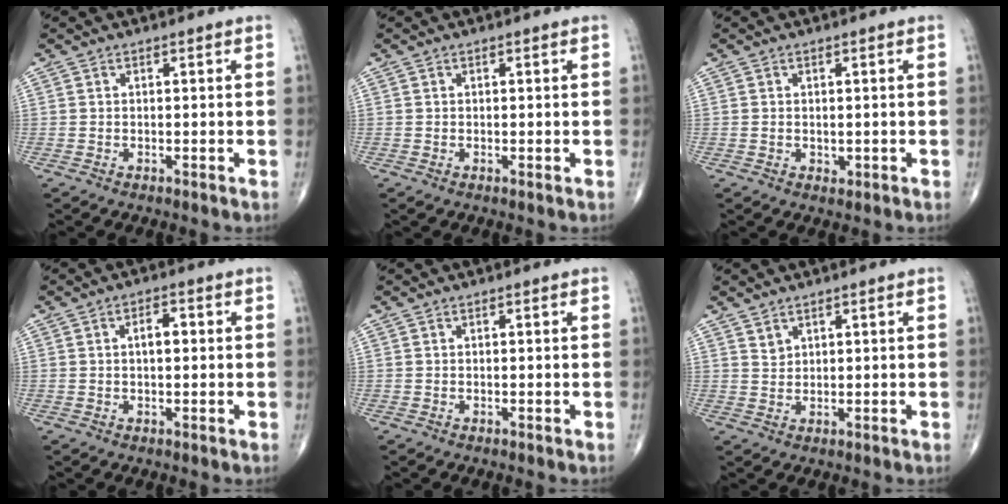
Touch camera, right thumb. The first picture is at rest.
{"total": 0.7, "force": [-0.1, 0.5, 0.6], "torque": [-0.013, -0.004, -0.001]}
{"total": 1.2, "force": [0.0, 1.0, 0.7], "torque": [-0.009, -0.001, 0.004]}
{"total": 3.2, "force": [0.5, 1.6, 2.8], "torque": [-0.041, 0.005, 0.004]}
{"total": 0.0}
{"total": 1.7, "force": [1.4, 0.9, 0.4], "torque": [0.004, -0.011, 0.026]}